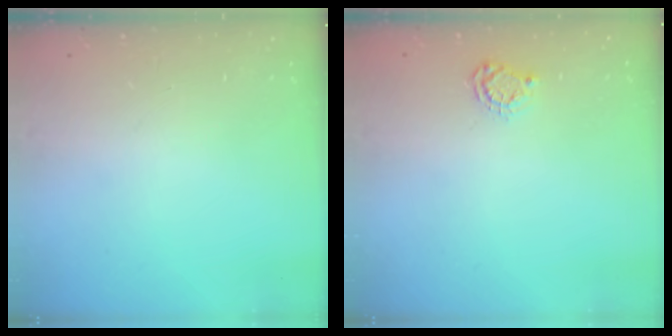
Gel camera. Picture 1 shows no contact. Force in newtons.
{"total": 5.3, "press": 5.3, "slide": 0.6}